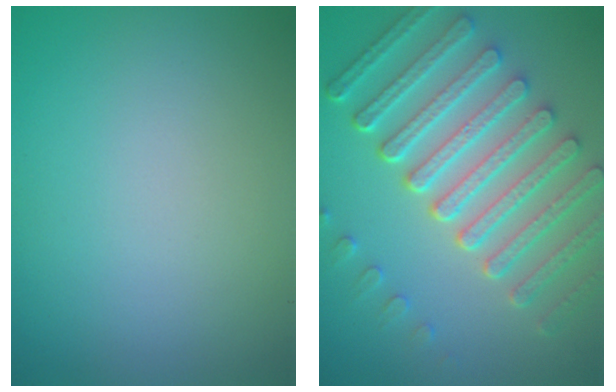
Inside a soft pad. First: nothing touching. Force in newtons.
{"total": 8.4, "press": 6.4, "slide": 5.4}